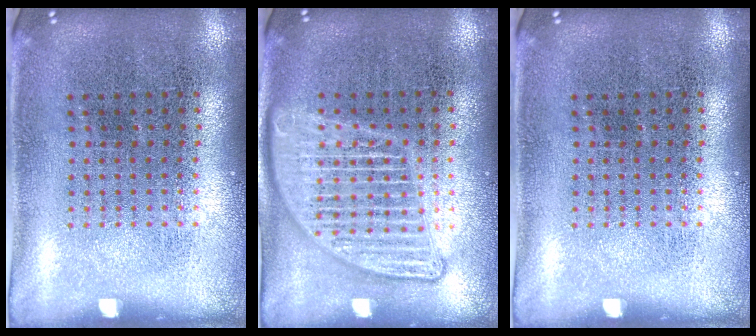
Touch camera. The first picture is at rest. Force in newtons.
{"total": 2.3, "press": 2.3, "slide": 0.2}
{"total": 0.0}